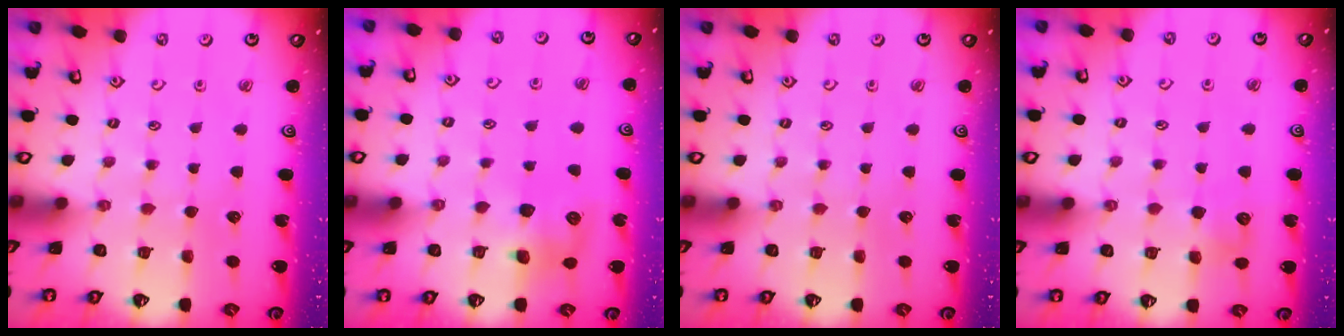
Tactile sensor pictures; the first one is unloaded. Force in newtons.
{"total": 8.0, "press": 8.0, "slide": 0.0}
{"total": 0.0}
{"total": 6.2, "press": 6.2, "slide": 0.9}